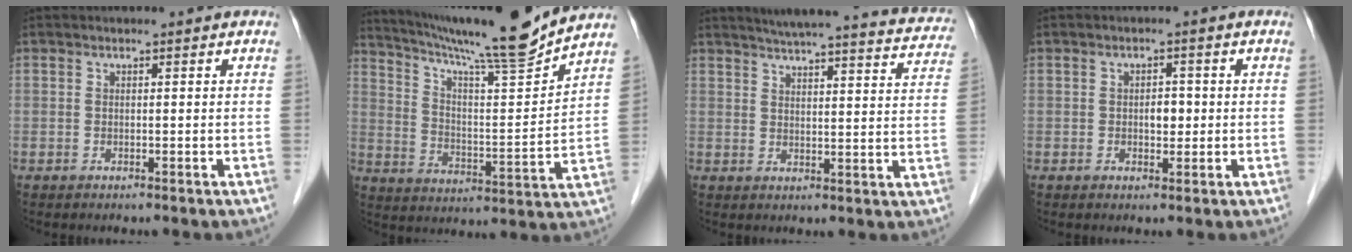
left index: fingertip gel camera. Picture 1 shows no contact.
{"total": 17.9, "force": [16.0, -1.3, 7.9], "torque": [-0.139, -0.022, 0.250]}
{"total": 22.9, "force": [21.1, 2.5, 8.5], "torque": [-0.118, -0.035, 0.246]}
{"total": 2.2, "force": [-0.1, 1.3, 1.7], "torque": [-0.025, 0.003, 0.000]}